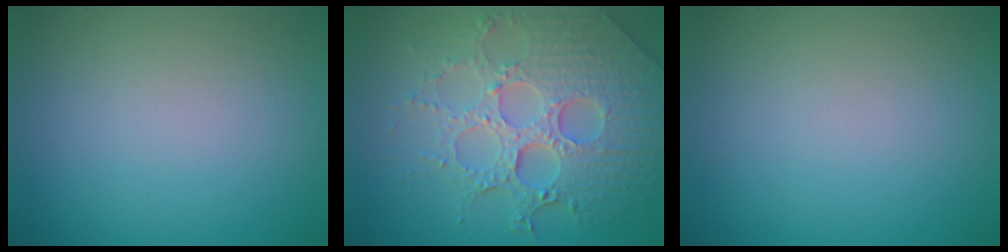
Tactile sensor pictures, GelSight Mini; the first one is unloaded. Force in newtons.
{"total": 8.3, "press": 6.0, "slide": 5.7}
{"total": 0.0}